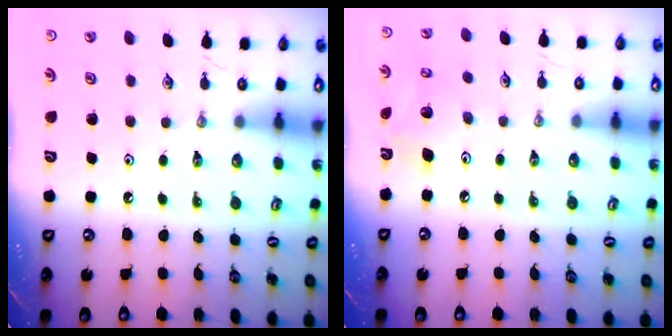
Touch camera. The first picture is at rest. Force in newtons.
{"total": 10.1, "press": 9.9, "slide": 1.8}